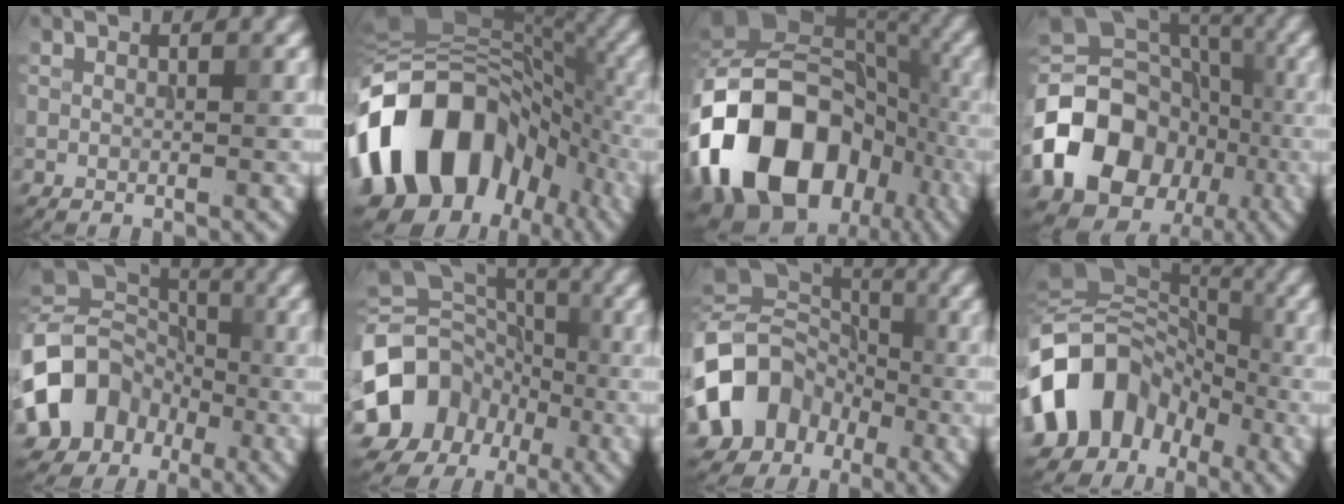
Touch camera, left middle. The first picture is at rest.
{"total": 15.7, "force": [-5.2, 11.1, 9.8], "torque": [-0.152, 0.018, -0.108]}
{"total": 18.6, "force": [-6.6, 13.5, 11.0], "torque": [-0.211, 0.000, -0.121]}
{"total": 14.6, "force": [-4.5, 11.7, 7.4], "torque": [-0.156, -0.002, -0.088]}
{"total": 9.0, "force": [-3.3, 7.3, 4.1], "torque": [-0.067, 0.005, -0.076]}
{"total": 11.0, "force": [-4.2, 9.1, 4.5], "torque": [-0.095, 0.006, -0.087]}
{"total": 10.1, "force": [-3.9, 8.0, 4.7], "torque": [-0.087, 0.008, -0.091]}
{"total": 11.1, "force": [-4.0, 8.6, 5.9], "torque": [-0.109, 0.010, -0.094]}